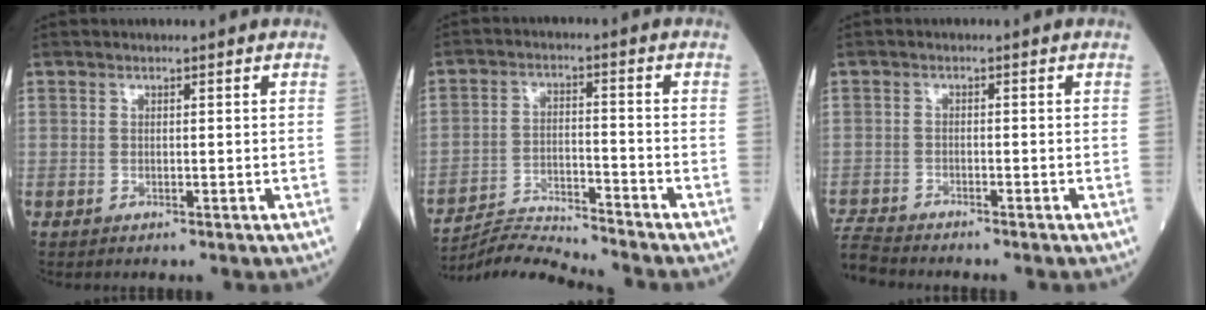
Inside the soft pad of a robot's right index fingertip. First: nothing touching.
{"total": 7.6, "force": [-7.2, -2.2, -0.4], "torque": [-0.001, -0.004, -0.132]}
{"total": 3.9, "force": [-3.8, -0.2, -0.2], "torque": [-0.001, -0.018, -0.074]}